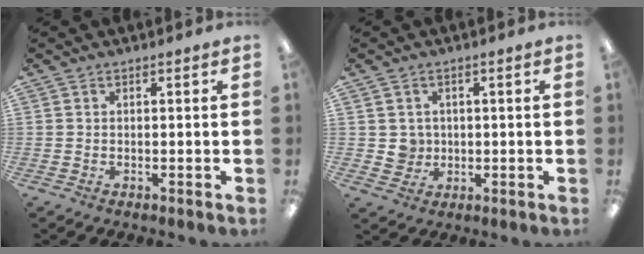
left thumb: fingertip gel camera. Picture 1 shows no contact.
{"total": 3.6, "force": [0.8, 3.5, 0.2], "torque": [-0.007, 0.004, 0.015]}